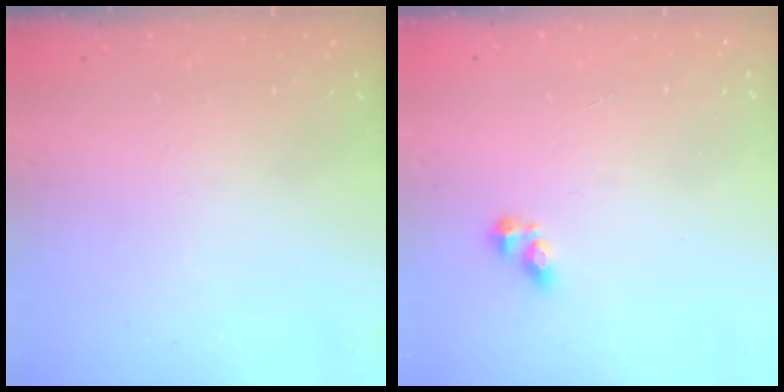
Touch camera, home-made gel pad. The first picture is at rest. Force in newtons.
{"total": 2.1, "press": 2.1, "slide": 0.3}